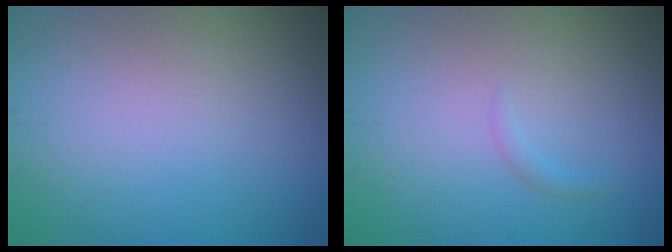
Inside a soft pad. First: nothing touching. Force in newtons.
{"total": 0.6, "press": 0.6, "slide": 0.1}